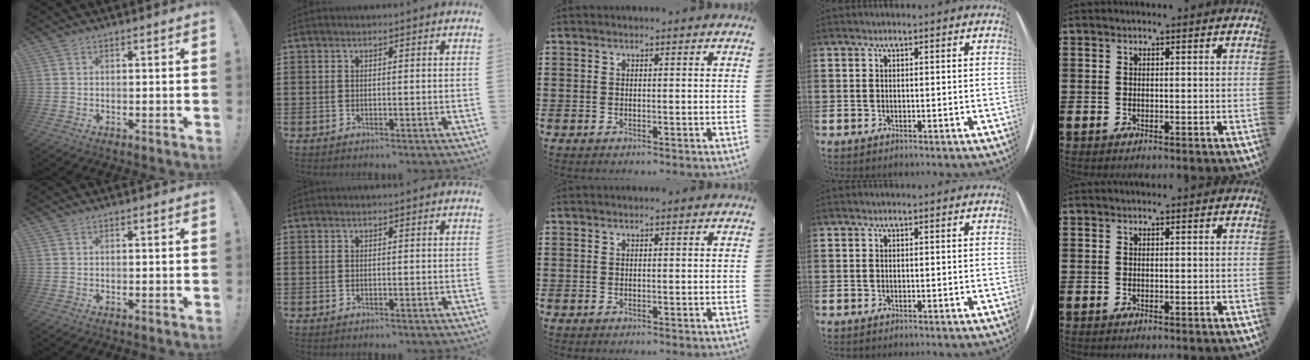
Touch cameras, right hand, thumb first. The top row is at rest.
{}